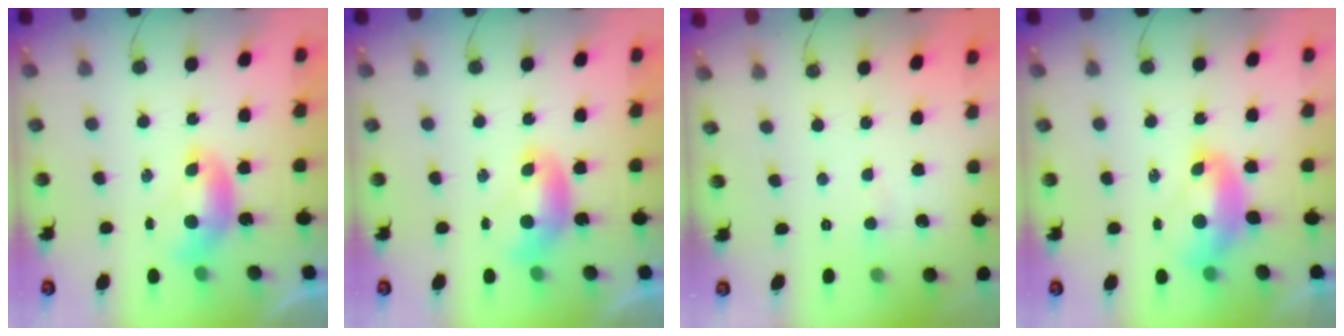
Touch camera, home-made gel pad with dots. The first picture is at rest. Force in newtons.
{"total": 0.0}
{"total": 1.0, "press": 0.9, "slide": 0.5}
{"total": 2.7, "press": 2.6, "slide": 0.8}